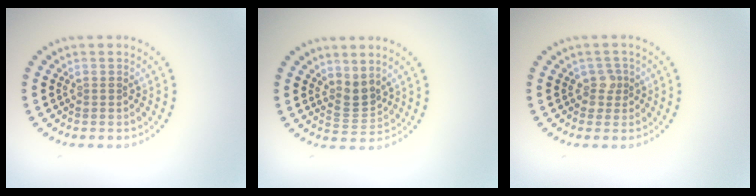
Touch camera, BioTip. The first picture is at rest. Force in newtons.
{"total": 2.2, "press": 1.6, "slide": 1.6}
{"total": 1.5, "press": 1.2, "slide": 0.9}